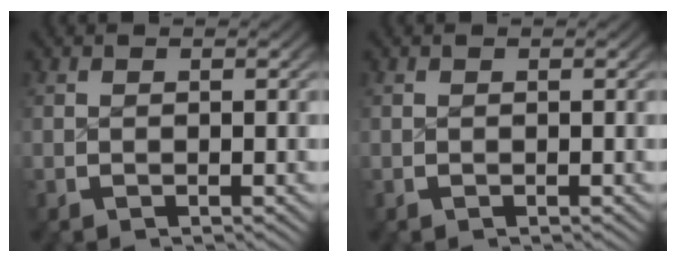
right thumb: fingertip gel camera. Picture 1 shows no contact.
{"total": 0.0}